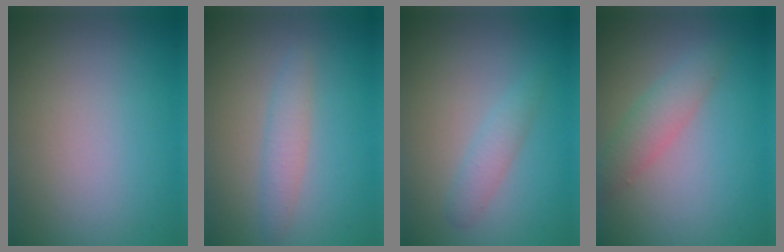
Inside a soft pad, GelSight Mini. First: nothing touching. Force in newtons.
{"total": 1.9, "press": 1.9, "slide": 0.1}
{"total": 1.6, "press": 1.6, "slide": 0.1}
{"total": 2.5, "press": 2.5, "slide": 0.1}